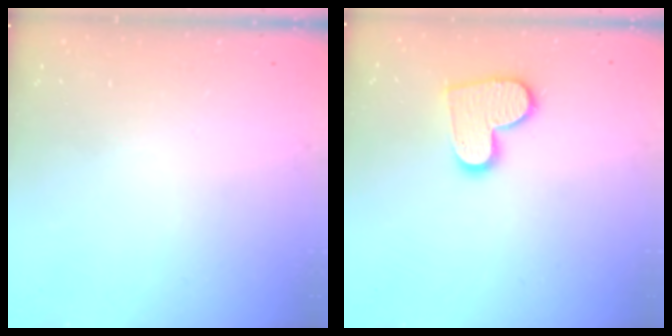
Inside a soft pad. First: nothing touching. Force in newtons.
{"total": 11.8, "press": 11.8, "slide": 0.8}